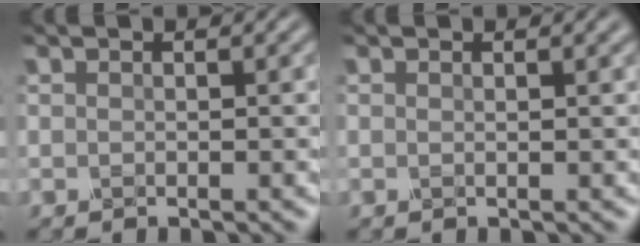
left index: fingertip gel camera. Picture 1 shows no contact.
{"total": 1.7, "force": [0.9, 0.7, 1.2], "torque": [-0.001, 0.009, -0.002]}